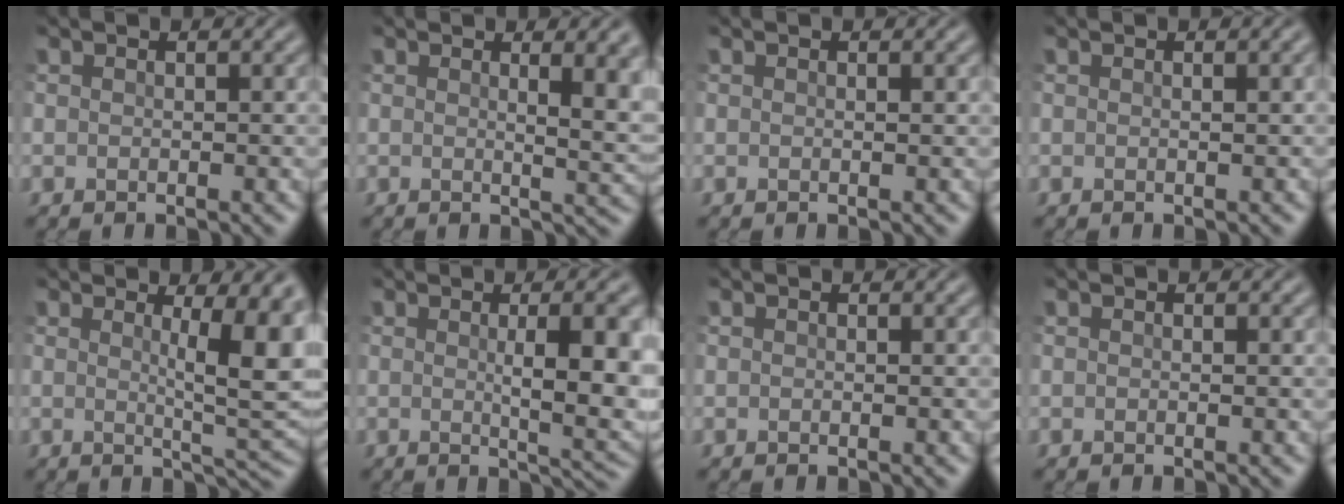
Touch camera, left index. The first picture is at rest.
{"total": 5.6, "force": [1.4, 1.8, 5.2], "torque": [-0.033, 0.007, 0.020]}
{"total": 0.7, "force": [0.2, 0.3, 0.6], "torque": [-0.001, -0.001, -0.002]}
{"total": 1.9, "force": [0.6, 0.8, 1.6], "torque": [-0.005, 0.008, -0.005]}
{"total": 7.6, "force": [1.4, 1.4, 7.3], "torque": [-0.087, 0.001, 0.027]}
{"total": 8.1, "force": [0.3, 2.1, 7.8], "torque": [-0.089, 0.007, 0.013]}
{"total": 0.0}
{"total": 0.0}